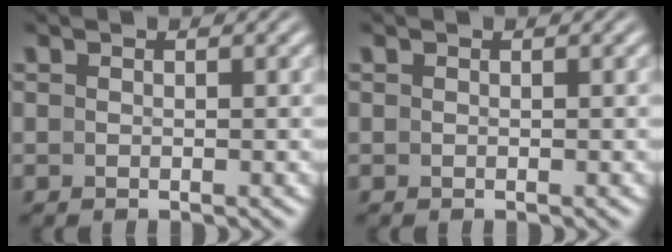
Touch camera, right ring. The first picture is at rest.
{"total": 0.0}